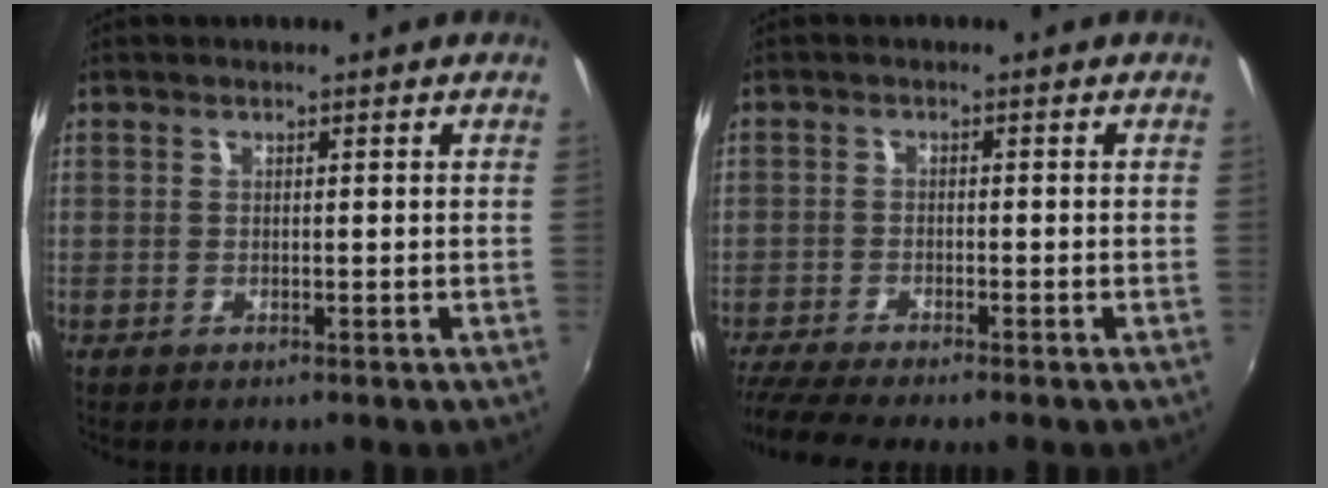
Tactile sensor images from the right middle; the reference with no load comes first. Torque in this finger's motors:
{"motor_torque": [0.41, -0.42, 0.07, 0.04]}